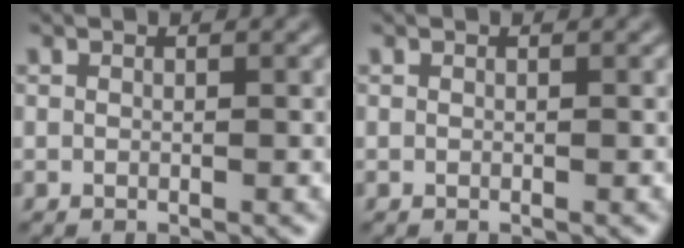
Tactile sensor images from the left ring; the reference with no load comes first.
{"total": 0.0}